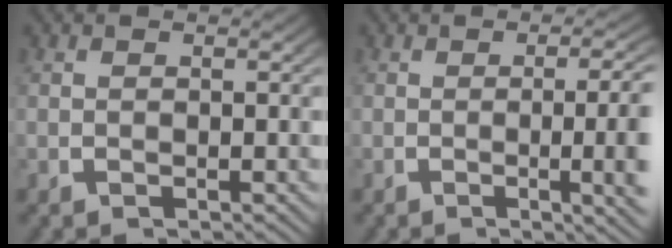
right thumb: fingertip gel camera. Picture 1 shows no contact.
{"total": 5.7, "force": [-1.0, 1.7, 5.4], "torque": [-0.068, -0.001, -0.017]}